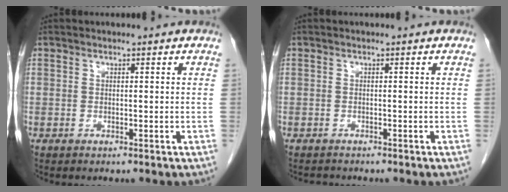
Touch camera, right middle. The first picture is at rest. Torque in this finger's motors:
{"motor_torque": [-0.05, 0.02, -0.10, -0.03]}